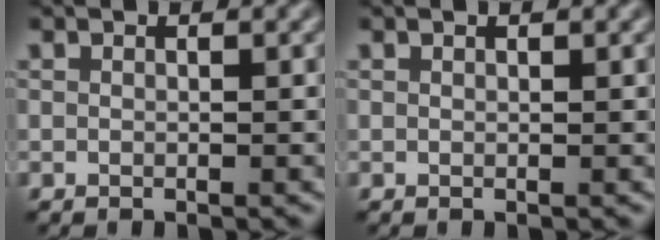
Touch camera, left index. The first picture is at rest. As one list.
[{"total": 0.0}]